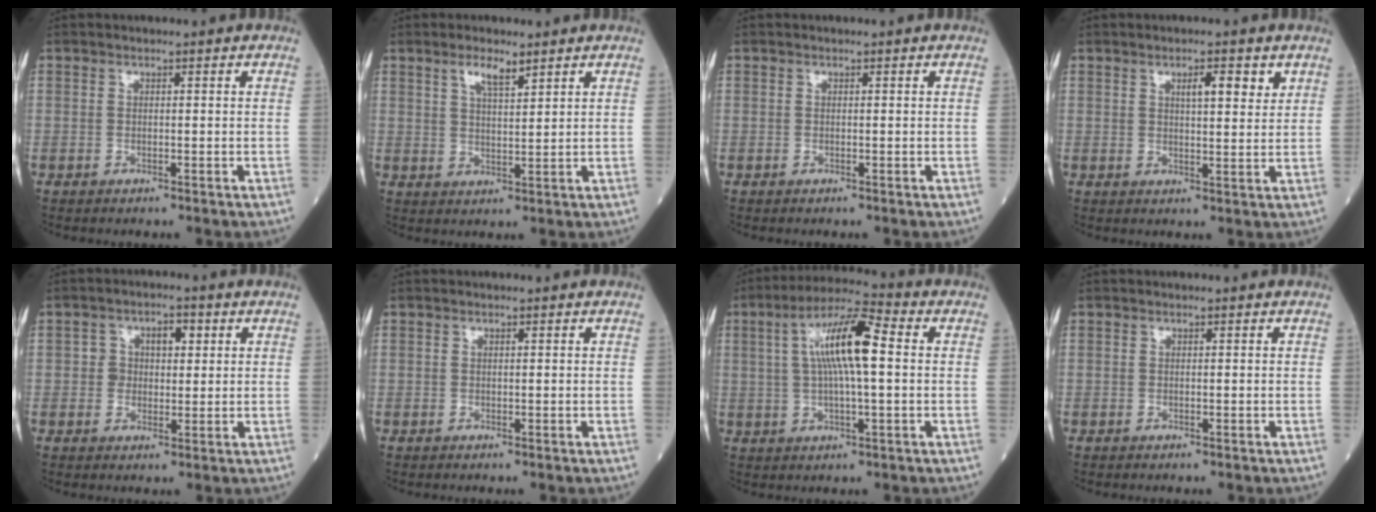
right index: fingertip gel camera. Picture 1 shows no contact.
{"total": 3.8, "force": [2.6, 0.7, 2.7], "torque": [-0.052, 0.002, 0.049]}
{"total": 0.0}
{"total": 4.1, "force": [2.2, 1.0, 3.4], "torque": [-0.051, 0.000, 0.033]}
{"total": 4.5, "force": [1.1, 3.2, 3.0], "torque": [-0.041, 0.018, 0.019]}
{"total": 0.0}
{"total": 11.2, "force": [1.7, 1.7, 10.9], "torque": [-0.201, 0.022, 0.027]}
{"total": 0.0}